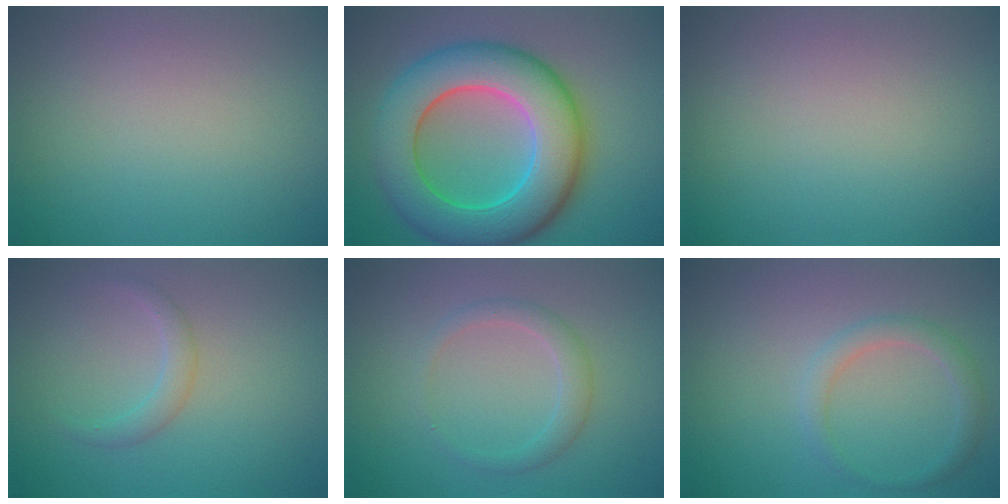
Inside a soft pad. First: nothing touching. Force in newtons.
{"total": 11.4, "press": 11.4, "slide": 0.1}
{"total": 0.0}
{"total": 1.5, "press": 1.5, "slide": 0.1}
{"total": 1.9, "press": 1.9, "slide": 0.0}
{"total": 1.9, "press": 1.9, "slide": 0.1}